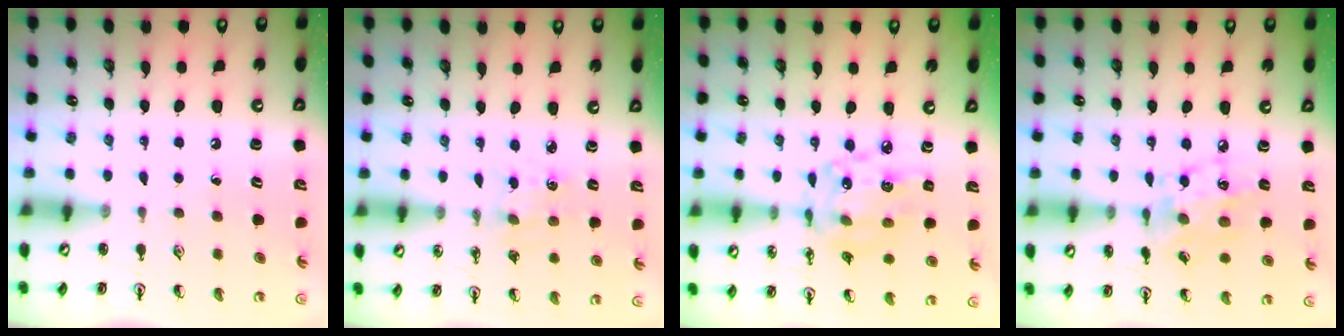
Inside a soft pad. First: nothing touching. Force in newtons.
{"total": 3.1, "press": 3.1, "slide": 0.4}
{"total": 13.8, "press": 13.8, "slide": 1.0}
{"total": 9.6, "press": 9.6, "slide": 0.6}